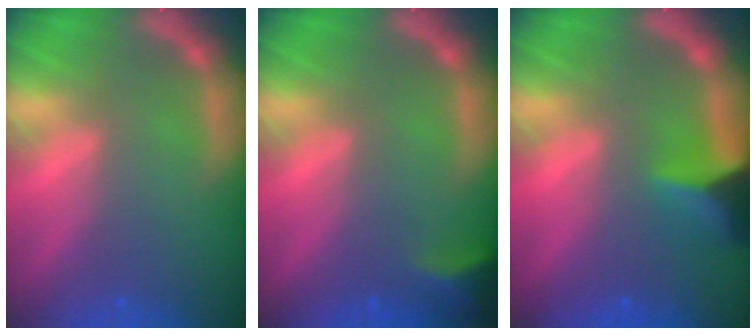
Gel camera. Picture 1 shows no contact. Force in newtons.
{"total": 2.9}
{"total": 5.0}